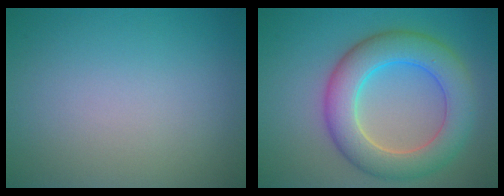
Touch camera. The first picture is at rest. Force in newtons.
{"total": 7.4, "press": 7.3, "slide": 0.5}